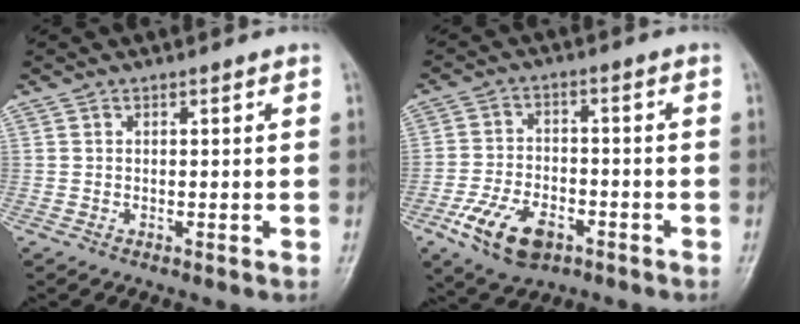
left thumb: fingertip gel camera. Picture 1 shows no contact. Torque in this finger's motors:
{"motor_torque": [-0.54, 1.14, 1.06, 0.56, 0.28]}